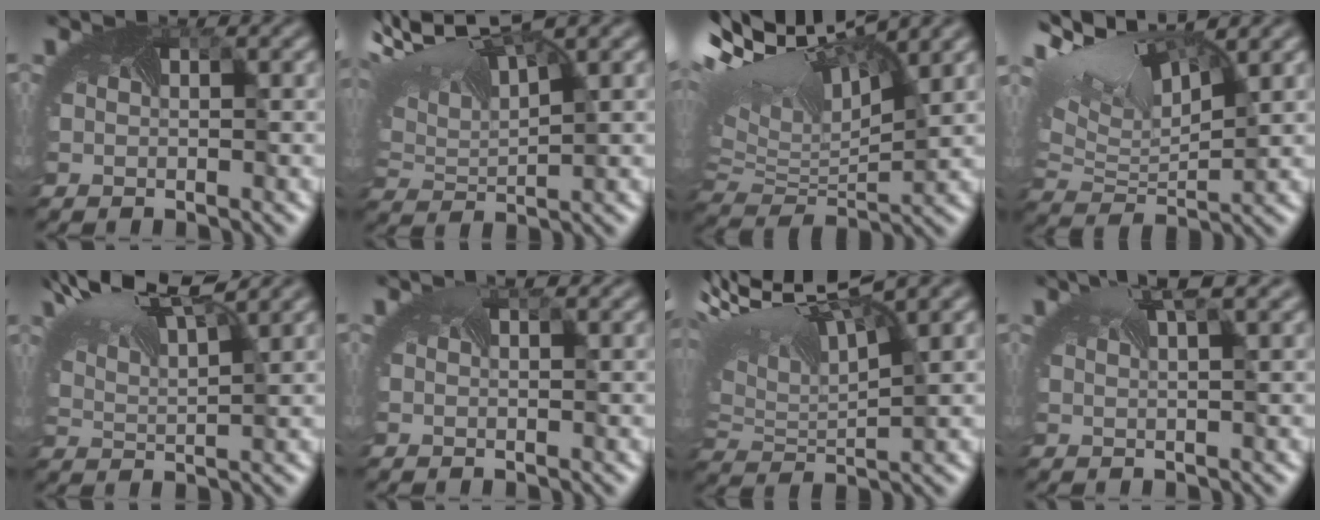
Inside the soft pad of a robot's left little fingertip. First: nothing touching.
{"total": 8.9, "force": [4.9, 3.6, 6.5], "torque": [-0.147, 0.019, 0.092]}
{"total": 13.8, "force": [6.6, 6.3, 10.4], "torque": [-0.233, 0.040, 0.126]}
{"total": 10.0, "force": [5.5, 4.6, 7.0], "torque": [-0.154, 0.019, 0.108]}
{"total": 8.7, "force": [6.5, 2.5, 5.2], "torque": [-0.119, 0.025, 0.091]}
{"total": 1.8, "force": [1.3, 0.6, 1.1], "torque": [-0.011, 0.005, 0.008]}
{"total": 9.6, "force": [4.7, 3.8, 7.4], "torque": [-0.164, 0.007, 0.096]}
{"total": 3.1, "force": [2.3, 0.1, 2.1], "torque": [-0.028, 0.008, 0.032]}